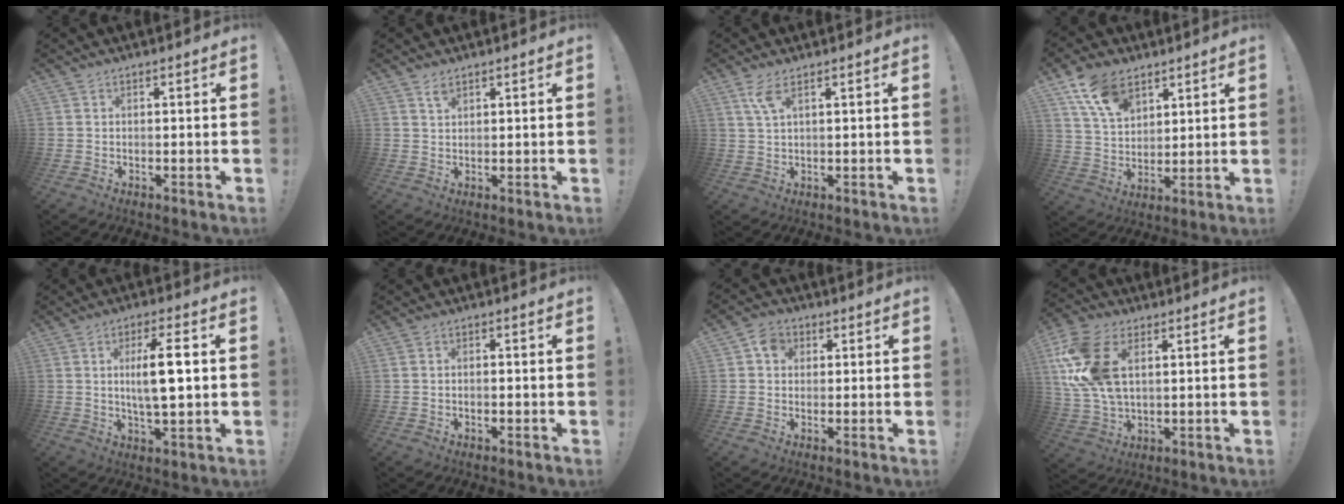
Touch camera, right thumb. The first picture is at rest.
{"total": 2.1, "force": [1.5, 0.7, 1.3], "torque": [-0.018, -0.006, 0.025]}
{"total": 4.4, "force": [2.1, 0.8, 3.7], "torque": [-0.075, -0.001, 0.036]}
{"total": 12.6, "force": [7.6, 7.7, 6.4], "torque": [-0.109, -0.034, 0.147]}
{"total": 10.2, "force": [1.5, 2.2, 9.8], "torque": [-0.176, -0.005, 0.018]}
{"total": 1.0, "force": [-0.6, 0.6, 0.5], "torque": [-0.015, 0.006, -0.009]}
{"total": 5.0, "force": [1.1, 4.2, 2.5], "torque": [-0.037, 0.008, 0.021]}
{"total": 17.1, "force": [5.2, 10.7, 12.3], "torque": [-0.250, -0.013, 0.099]}